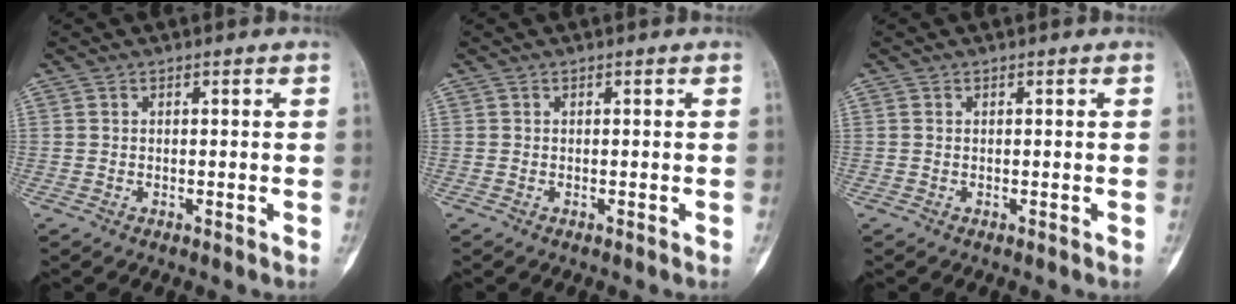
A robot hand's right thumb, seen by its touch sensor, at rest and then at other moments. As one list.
[{"total": 0.0}, {"total": 0.0}]